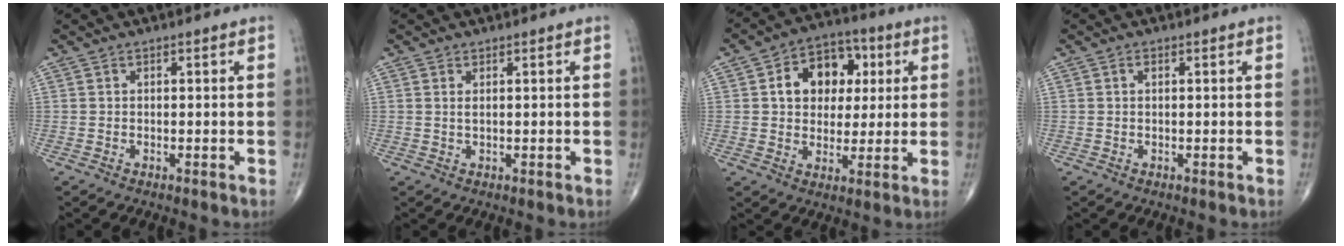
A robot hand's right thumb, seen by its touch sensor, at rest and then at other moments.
{"total": 0.9, "force": [0.4, 0.3, 0.8], "torque": [-0.018, 0.000, 0.009]}
{"total": 12.6, "force": [2.9, 9.4, 7.8], "torque": [-0.072, 0.009, 0.042]}
{"total": 0.8, "force": [0.3, 0.3, 0.6], "torque": [-0.012, 0.003, 0.005]}